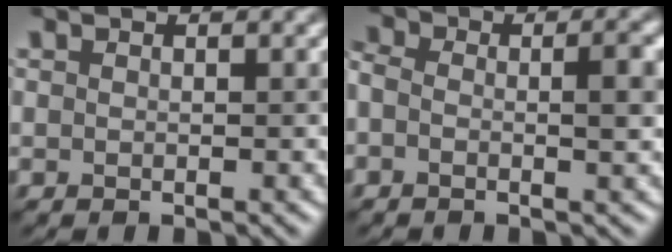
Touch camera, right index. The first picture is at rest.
{"total": 4.0, "force": [-0.4, 1.9, 3.5], "torque": [-0.047, 0.023, -0.018]}